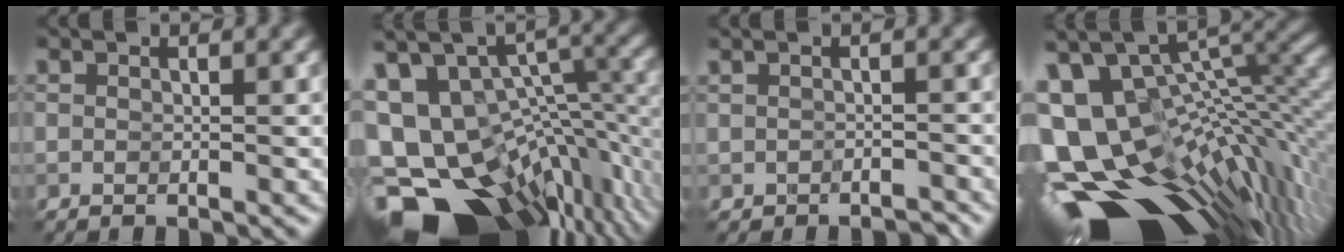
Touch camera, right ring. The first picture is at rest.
{"total": 16.8, "force": [-5.2, 11.4, 11.2], "torque": [-0.199, -0.006, -0.023]}
{"total": 0.8, "force": [-0.8, 0.3, 0.1], "torque": [0.008, 0.004, -0.012]}
{"total": 15.3, "force": [-0.6, 8.7, 12.5], "torque": [-0.212, -0.014, 0.027]}